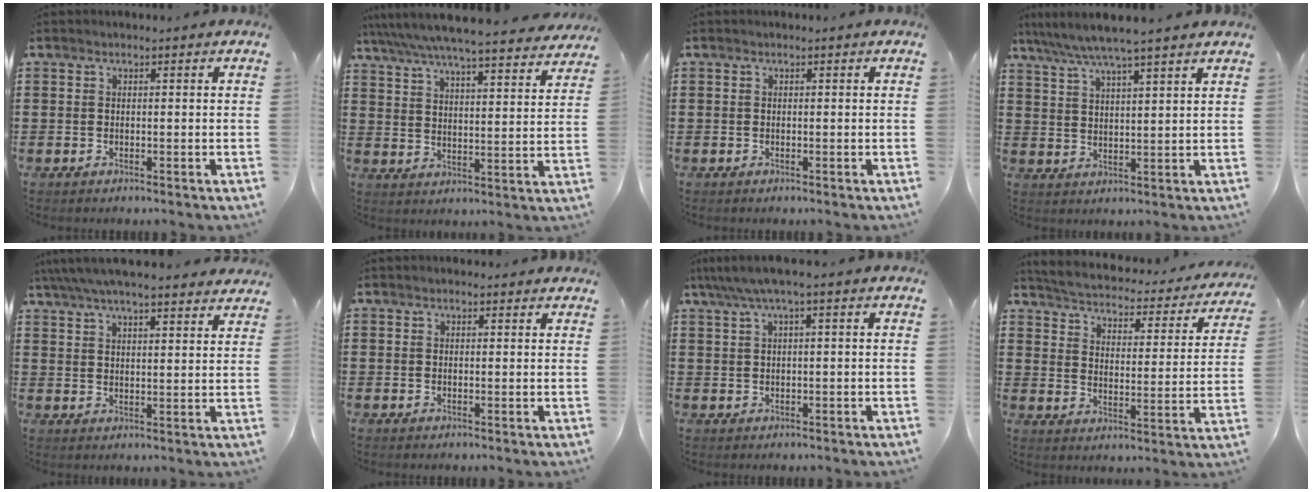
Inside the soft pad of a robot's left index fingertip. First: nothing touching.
{"total": 5.8, "force": [5.3, -0.5, 2.3], "torque": [-0.067, -0.039, 0.086]}
{"total": 0.0}
{"total": 5.5, "force": [4.8, -0.5, 2.6], "torque": [-0.067, -0.024, 0.082]}
{"total": 5.6, "force": [5.3, 0.3, 2.0], "torque": [-0.058, -0.020, 0.094]}
{"total": 0.9, "force": [0.8, 0.2, 0.3], "torque": [-0.006, 0.002, 0.016]}
{"total": 2.6, "force": [1.0, 0.0, 2.4], "torque": [-0.047, -0.002, 0.016]}
{"total": 3.0, "force": [2.9, 0.1, 0.6], "torque": [-0.033, -0.026, 0.040]}